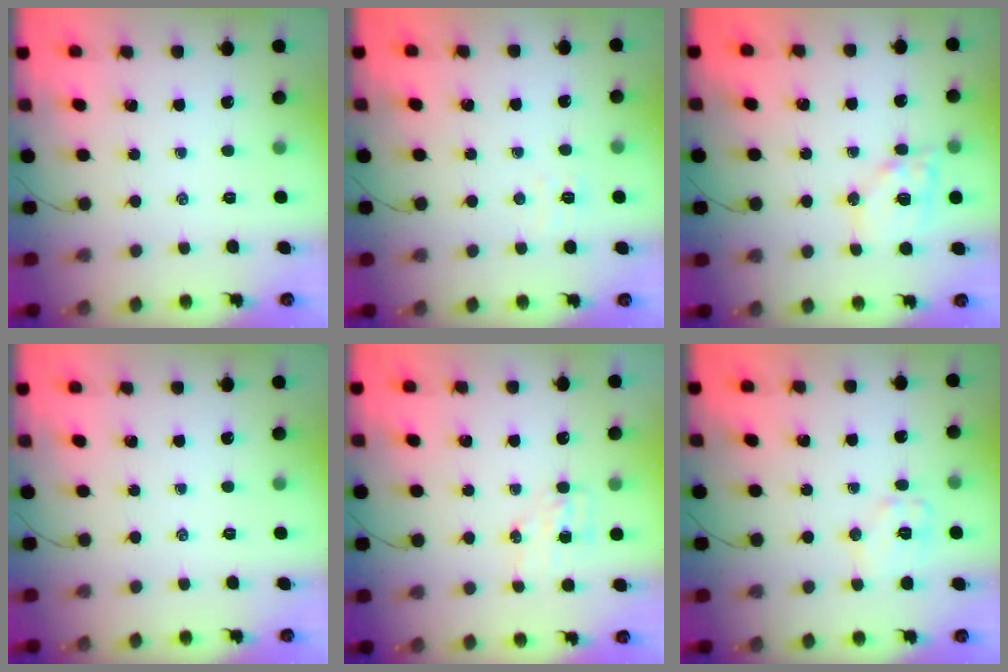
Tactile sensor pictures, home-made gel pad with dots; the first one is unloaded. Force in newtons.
{"total": 2.7, "press": 2.5, "slide": 0.8}
{"total": 12.4, "press": 12.2, "slide": 2.1}
{"total": 0.0}
{"total": 5.1, "press": 5.0, "slide": 0.8}
{"total": 8.3, "press": 8.3, "slide": 0.5}